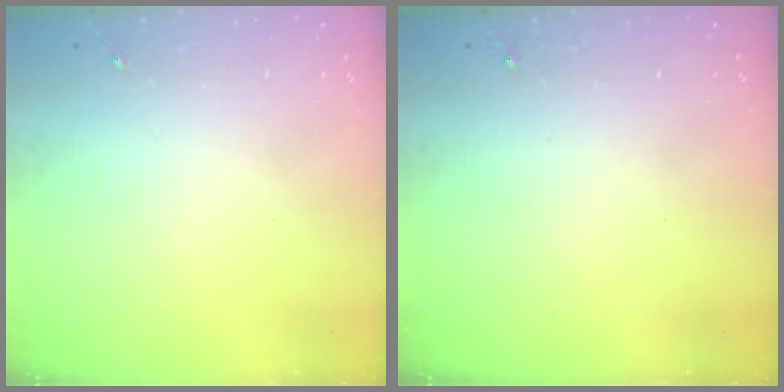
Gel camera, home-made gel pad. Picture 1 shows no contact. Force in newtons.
{"total": 0.0}